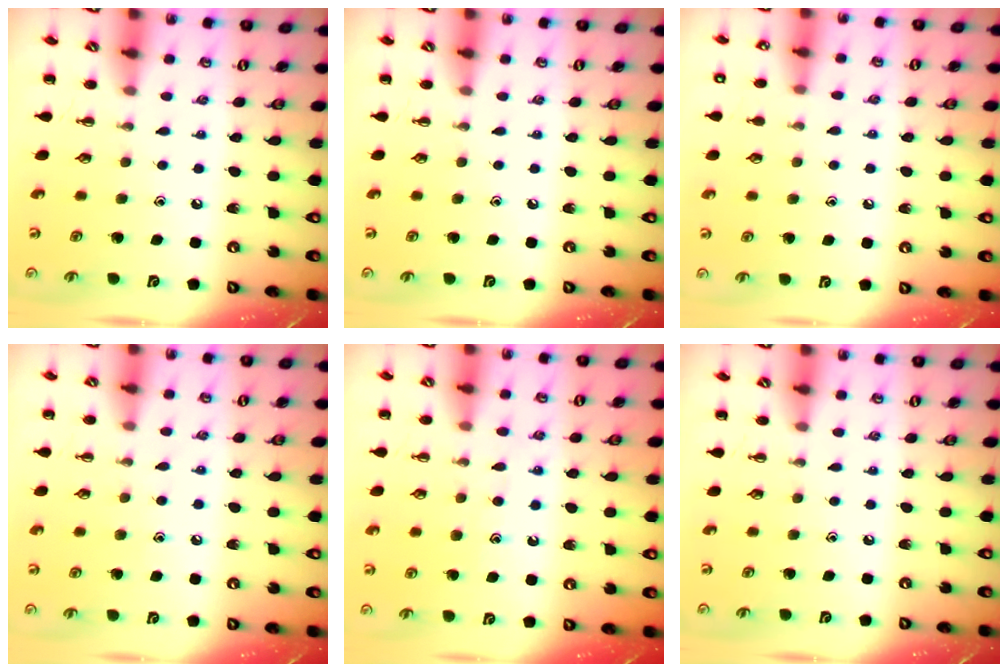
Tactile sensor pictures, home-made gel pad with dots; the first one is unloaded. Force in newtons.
{"total": 0.0}
{"total": 7.0, "press": 6.7, "slide": 2.0}
{"total": 6.0, "press": 5.7, "slide": 1.8}
{"total": 11.1, "press": 11.0, "slide": 0.9}
{"total": 0.0}